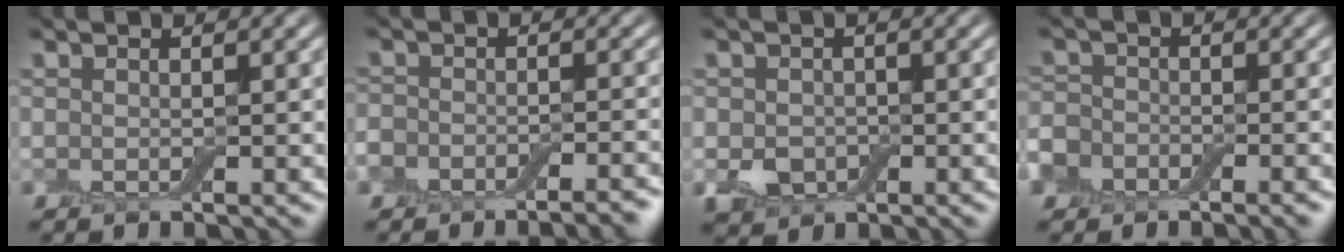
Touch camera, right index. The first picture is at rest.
{"total": 6.9, "force": [-5.7, 3.2, 2.4], "torque": [-0.007, -0.001, -0.075]}
{"total": 2.9, "force": [-0.6, 2.4, 1.5], "torque": [-0.030, -0.006, -0.014]}
{"total": 6.3, "force": [-4.1, 4.2, 2.1], "torque": [-0.022, -0.011, -0.078]}